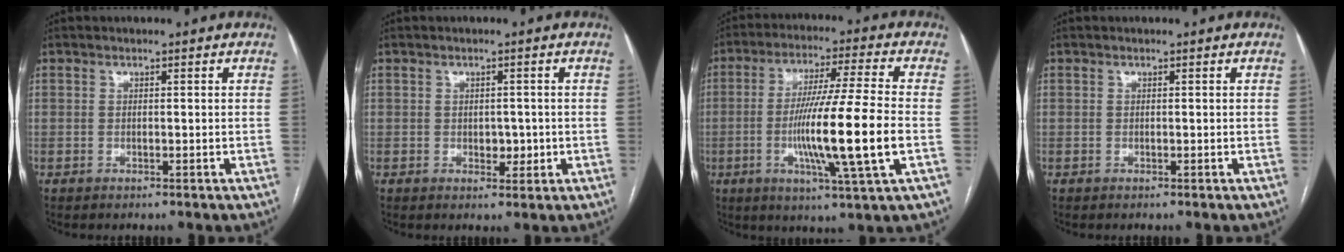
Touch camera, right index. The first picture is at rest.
{"total": 2.3, "force": [-0.3, 1.6, 1.6], "torque": [-0.019, 0.001, 0.001]}
{"total": 15.3, "force": [-3.0, -0.8, 15.0], "torque": [-0.276, -0.013, -0.060]}
{"total": 0.0}